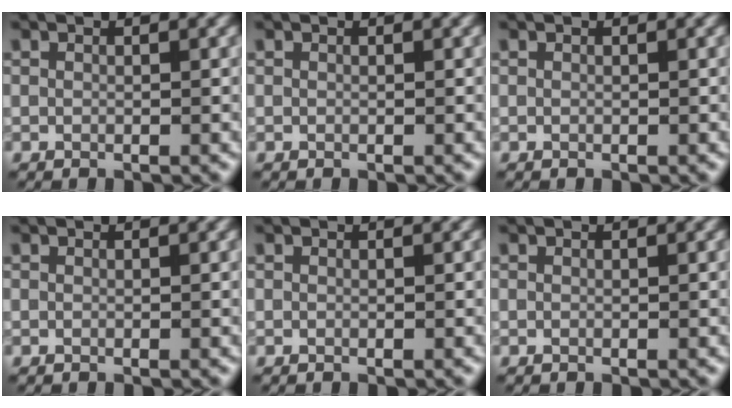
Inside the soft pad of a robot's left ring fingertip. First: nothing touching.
{"total": 0.0}
{"total": 0.0}
{"total": 0.0}
{"total": 0.0}
{"total": 0.0}